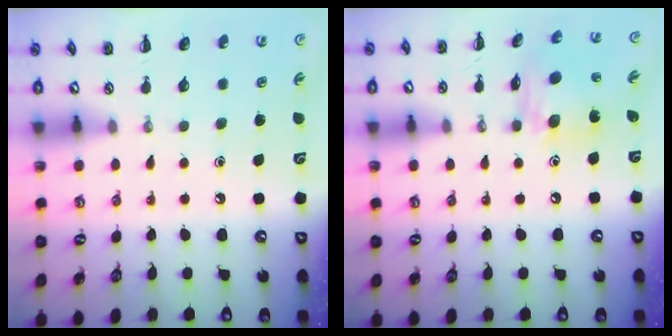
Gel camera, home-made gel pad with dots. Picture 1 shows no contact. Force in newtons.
{"total": 11.1, "press": 11.1, "slide": 1.0}